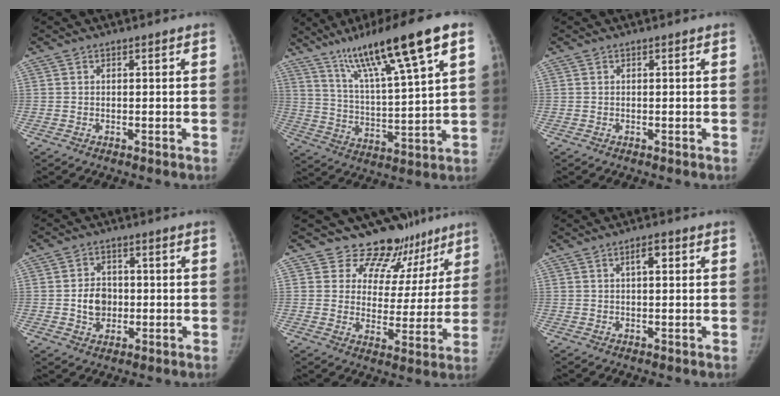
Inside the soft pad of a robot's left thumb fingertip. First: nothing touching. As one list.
[{"total": 18.6, "force": [10.8, 1.9, 15.0], "torque": [-0.245, -0.031, 0.187]}, {"total": 0.0}, {"total": 5.5, "force": [-0.7, 4.5, 3.0], "torque": [-0.026, 0.009, -0.015]}, {"total": 13.5, "force": [11.0, 7.8, 1.8], "torque": [0.034, -0.067, 0.126]}, {"total": 2.9, "force": [1.0, 1.1, 2.4], "torque": [-0.037, 0.005, 0.015]}]